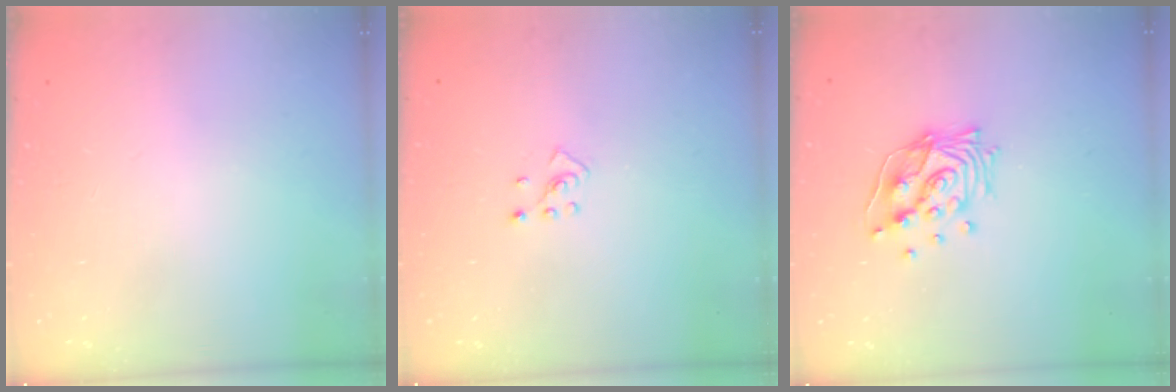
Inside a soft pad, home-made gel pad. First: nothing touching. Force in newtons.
{"total": 2.7, "press": 2.6, "slide": 0.9}
{"total": 13.4, "press": 13.4, "slide": 1.6}